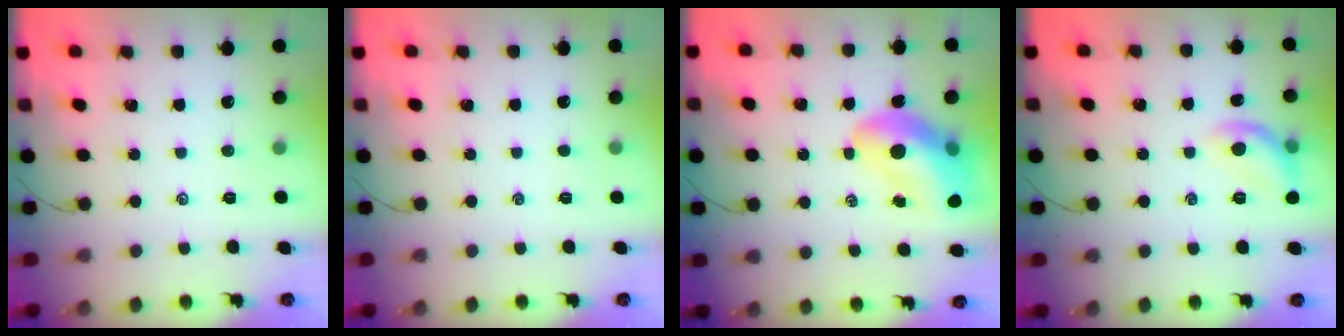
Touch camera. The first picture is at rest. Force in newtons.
{"total": 0.0}
{"total": 14.0, "press": 13.5, "slide": 3.6}
{"total": 9.6, "press": 9.6, "slide": 0.4}